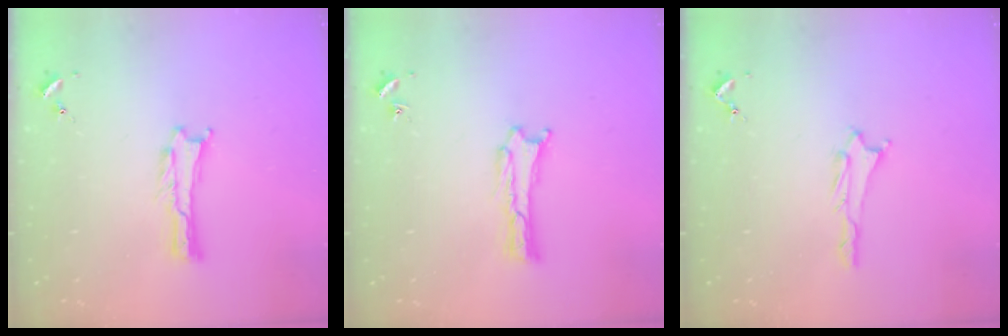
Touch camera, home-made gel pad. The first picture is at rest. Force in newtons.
{"total": 0.8, "press": 0.8, "slide": 0.0}
{"total": 1.2, "press": 1.2, "slide": 0.1}